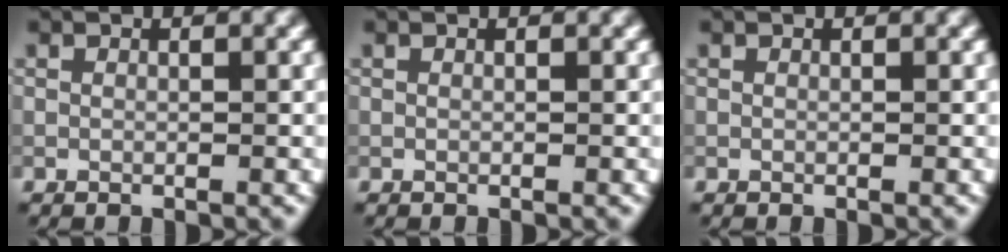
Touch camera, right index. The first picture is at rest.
{"total": 0.0}
{"total": 0.0}